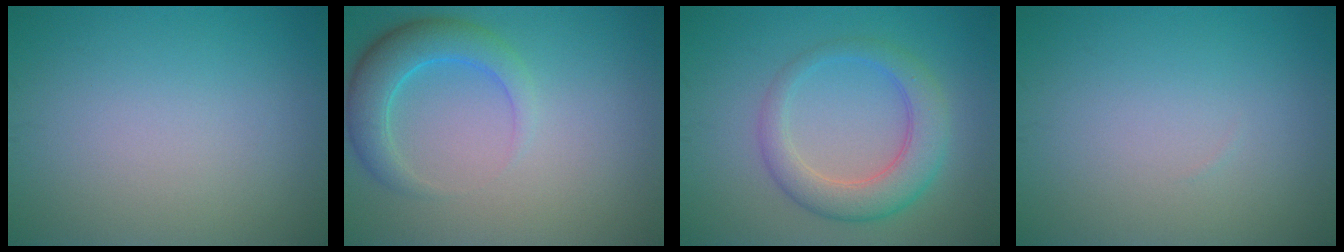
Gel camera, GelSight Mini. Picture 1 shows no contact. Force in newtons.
{"total": 4.2, "press": 4.2, "slide": 0.2}
{"total": 4.8, "press": 4.7, "slide": 0.1}
{"total": 0.0}